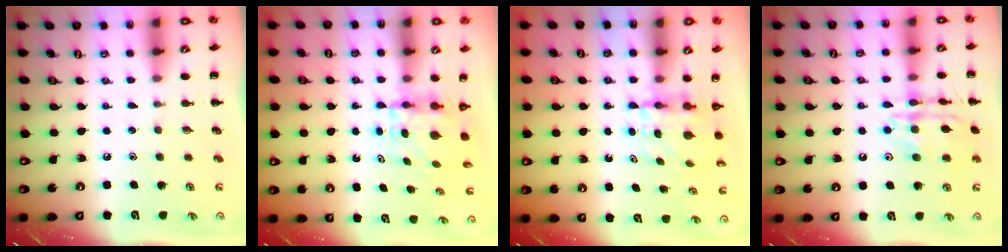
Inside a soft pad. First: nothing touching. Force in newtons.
{"total": 4.6, "press": 4.6, "slide": 0.8}
{"total": 4.7, "press": 4.7, "slide": 0.5}
{"total": 15.2, "press": 15.2, "slide": 0.8}